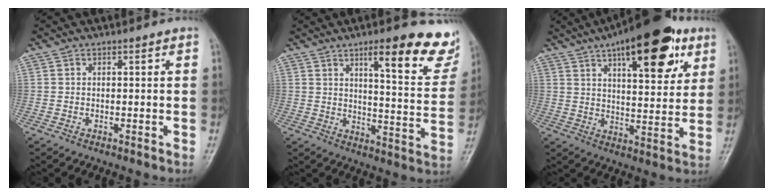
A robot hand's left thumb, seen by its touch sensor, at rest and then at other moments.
{"total": 16.9, "force": [10.6, 4.1, 12.5], "torque": [-0.121, -0.061, 0.140]}
{"total": 20.5, "force": [10.5, 8.0, 15.7], "torque": [-0.196, -0.024, 0.157]}